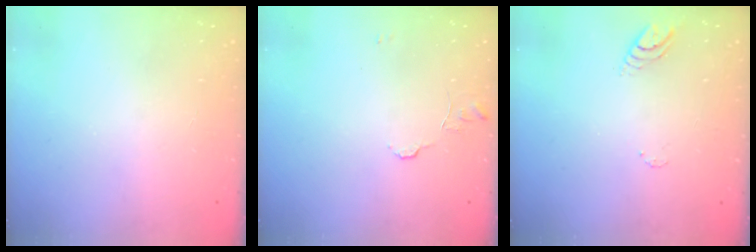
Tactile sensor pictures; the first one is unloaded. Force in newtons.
{"total": 5.8, "press": 5.8, "slide": 0.5}
{"total": 3.6, "press": 3.5, "slide": 0.4}